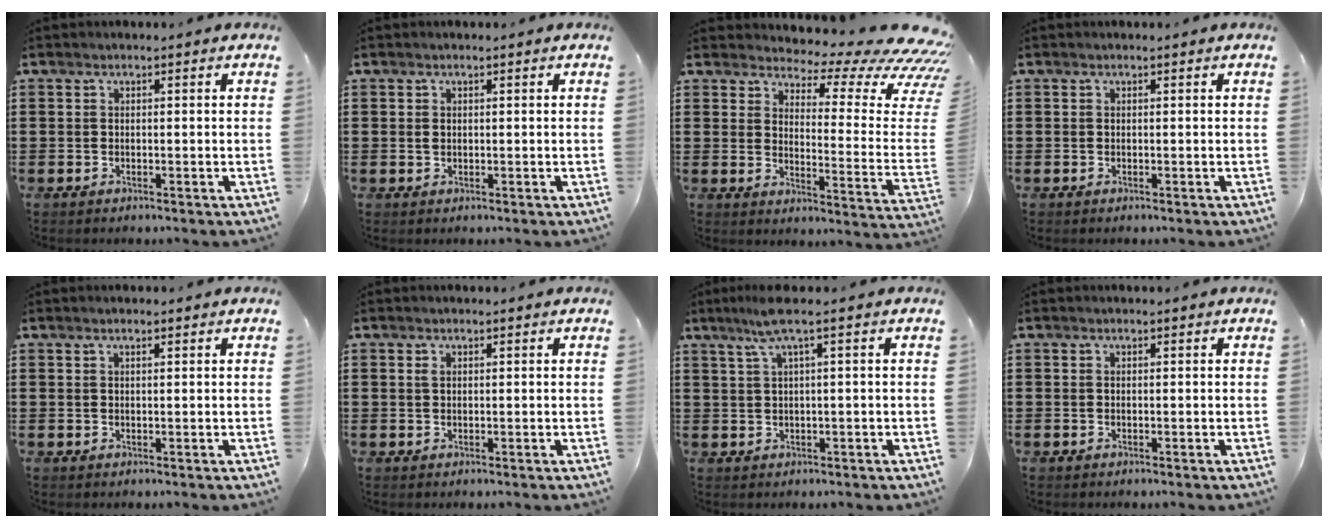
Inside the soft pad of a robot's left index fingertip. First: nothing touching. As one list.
[{"total": 0.7, "force": [0.1, 0.6, 0.3], "torque": [-0.008, 0.005, 0.002]}, {"total": 7.1, "force": [5.6, 1.5, 4.1], "torque": [-0.070, -0.057, 0.091]}, {"total": 0.0}, {"total": 0.7, "force": [0.6, 0.1, 0.4], "torque": [-0.009, 0.001, 0.011]}, {"total": 0.9, "force": [0.4, 0.5, 0.6], "torque": [-0.013, 0.002, 0.008]}, {"total": 4.3, "force": [2.1, -0.1, 3.8], "torque": [-0.076, 0.001, 0.036]}, {"total": 0.0}]